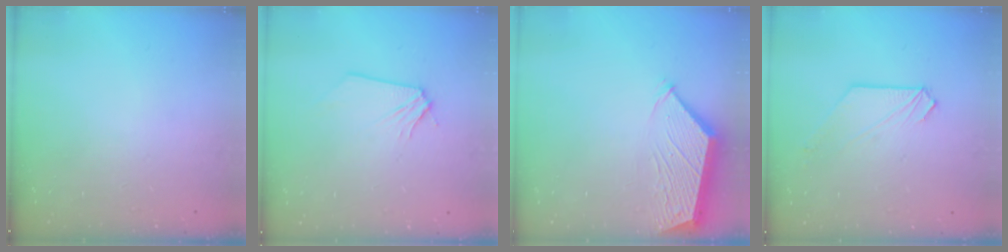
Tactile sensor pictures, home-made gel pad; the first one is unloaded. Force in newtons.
{"total": 0.0}
{"total": 3.5, "press": 3.5, "slide": 0.5}
{"total": 1.1, "press": 1.1, "slide": 0.1}